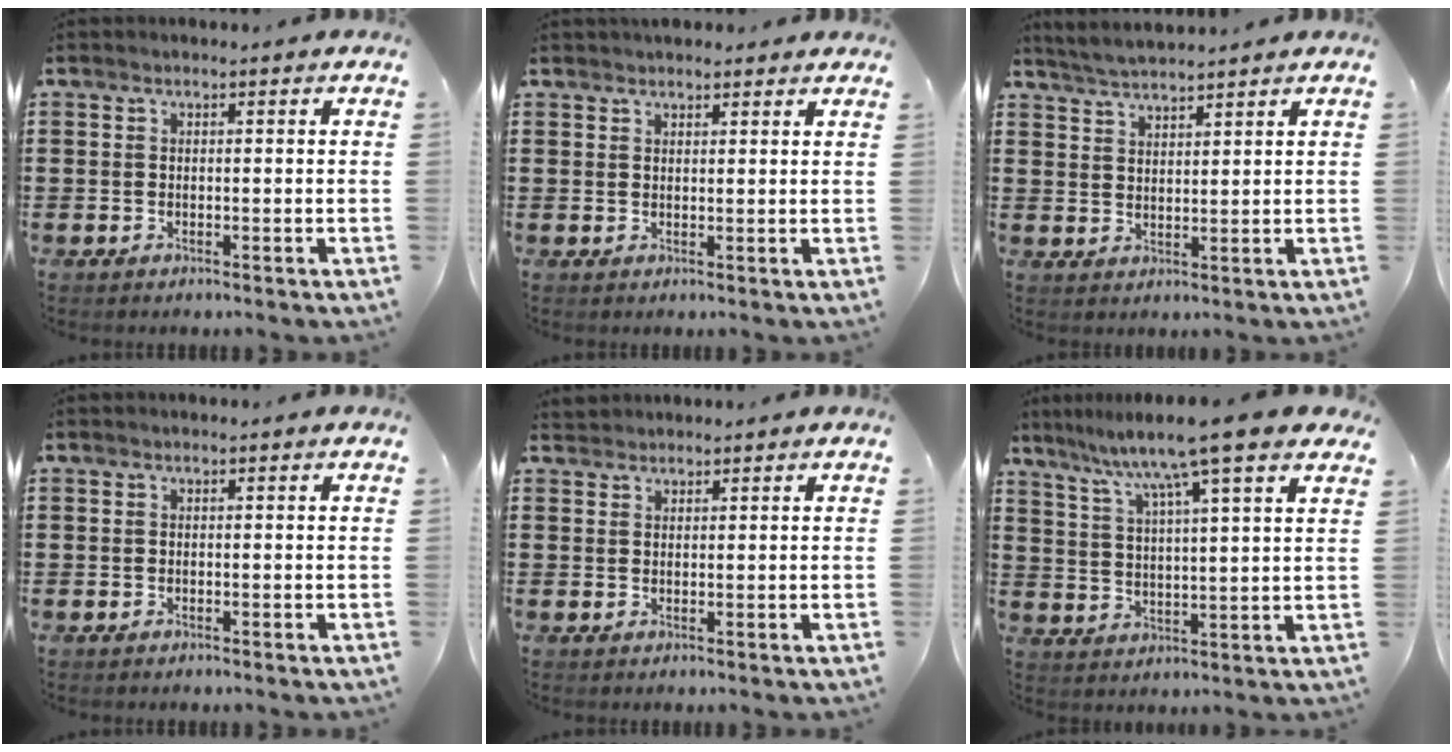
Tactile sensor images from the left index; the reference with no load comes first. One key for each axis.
{"total": 2.0, "fx": 1.9, "fy": 0.5, "fz": 0.4, "tx": -0.011, "ty": 0.001, "tz": 0.038}
{"total": 1.4, "fx": 1.3, "fy": -0.1, "fz": 0.5, "tx": -0.011, "ty": 0.001, "tz": 0.024}
{"total": 0.0}
{"total": 1.5, "fx": 1.4, "fy": 0.5, "fz": 0.0, "tx": -0.003, "ty": 0.001, "tz": 0.029}
{"total": 8.4, "fx": 6.9, "fy": -0.6, "fz": 4.9, "tx": -0.111, "ty": -0.039, "tz": 0.109}